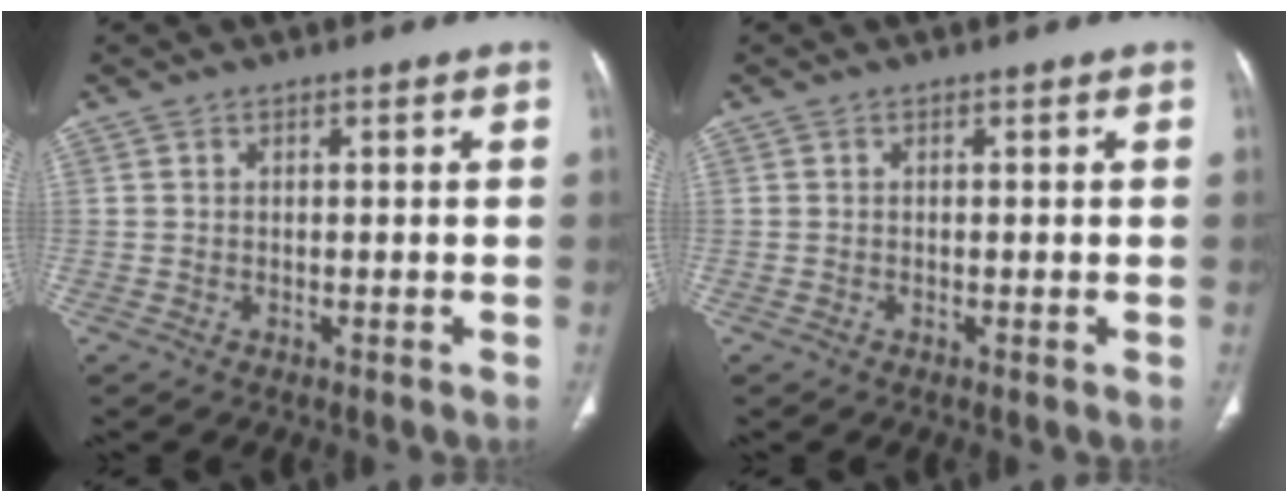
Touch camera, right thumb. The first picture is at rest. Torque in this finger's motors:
{"motor_torque": [2.12, 2.07, -0.14, -0.07, 0.09]}